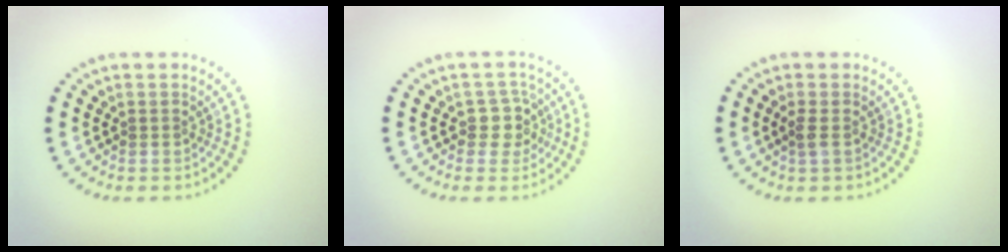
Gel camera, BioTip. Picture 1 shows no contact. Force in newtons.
{"total": 2.4, "press": 2.1, "slide": 1.3}
{"total": 1.0, "press": 0.9, "slide": 0.4}